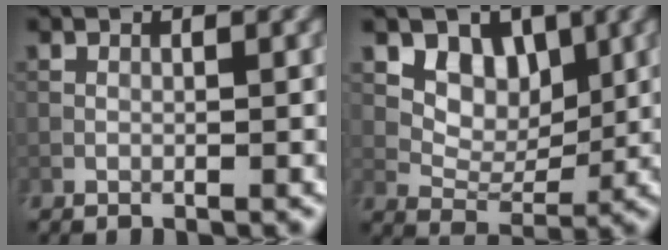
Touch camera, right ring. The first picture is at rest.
{"total": 4.9, "force": [2.0, 3.7, 2.4], "torque": [-0.040, -0.026, 0.051]}